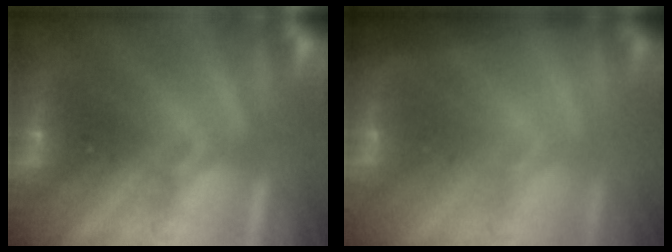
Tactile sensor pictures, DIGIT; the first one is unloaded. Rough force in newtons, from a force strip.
{"total": 1.4}